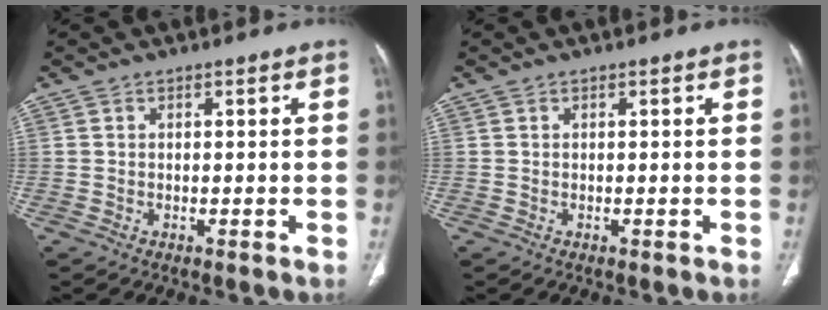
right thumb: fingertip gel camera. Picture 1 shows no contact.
{"total": 0.0}